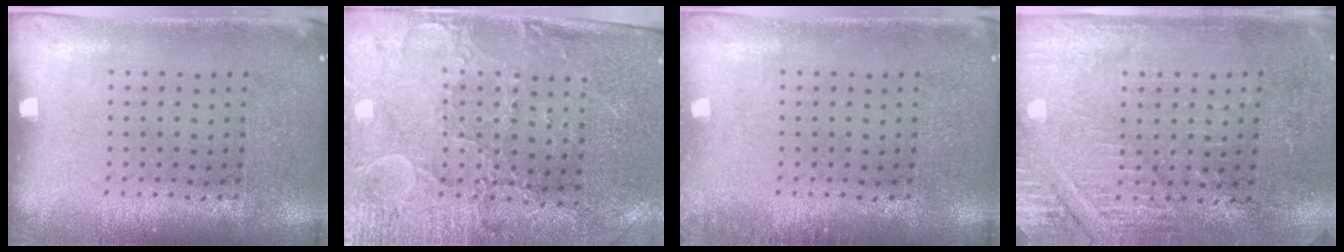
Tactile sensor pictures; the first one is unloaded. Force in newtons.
{"total": 3.1, "press": 2.9, "slide": 1.2}
{"total": 0.7, "press": 0.6, "slide": 0.2}
{"total": 2.9, "press": 2.8, "slide": 0.5}